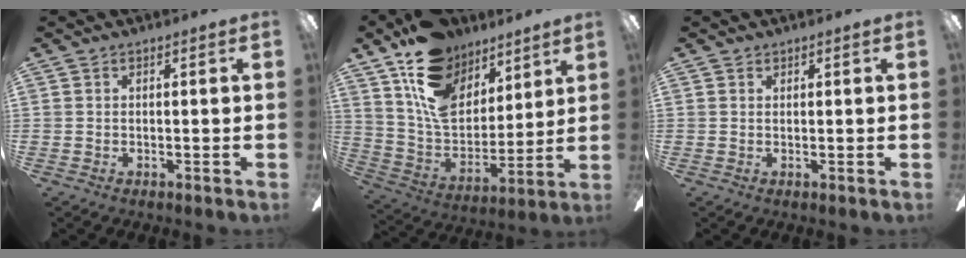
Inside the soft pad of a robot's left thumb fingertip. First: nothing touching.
{"total": 18.3, "force": [10.9, 11.9, 8.6], "torque": [-0.161, -0.056, 0.207]}
{"total": 0.8, "force": [0.7, 0.5, 0.1], "torque": [-0.002, 0.001, 0.013]}